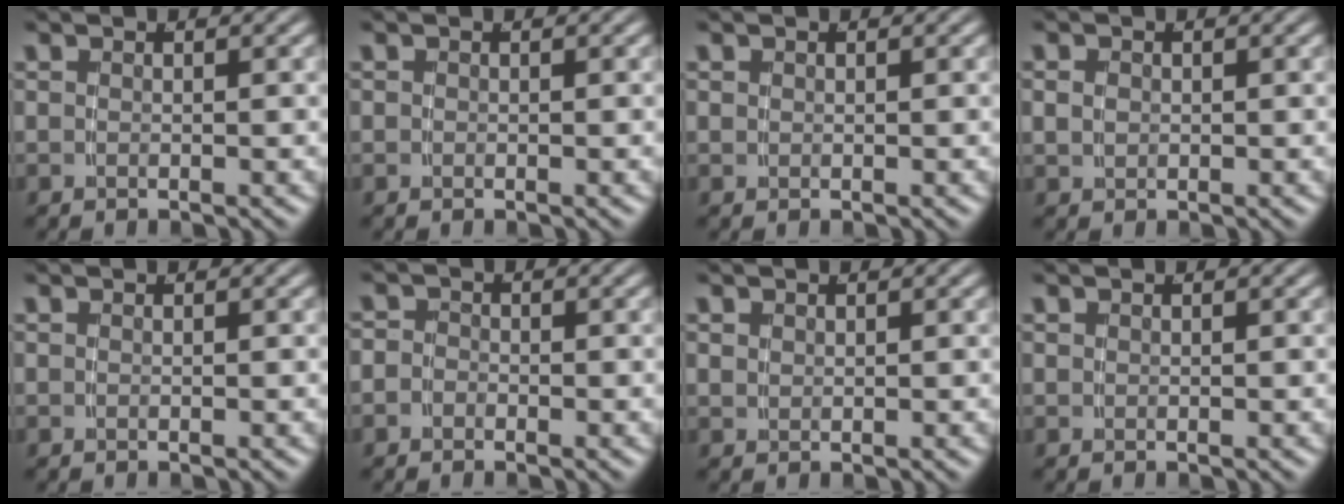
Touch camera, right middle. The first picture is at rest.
{"total": 0.0}
{"total": 0.0}
{"total": 0.9, "force": [0.2, 0.7, 0.6], "torque": [-0.013, -0.007, 0.011]}
{"total": 0.0}
{"total": 1.7, "force": [-1.0, 1.4, 0.1], "torque": [-0.006, -0.007, -0.020]}
{"total": 0.5, "force": [0.5, 0.0, 0.2], "torque": [0.000, -0.003, 0.018]}
{"total": 0.0}